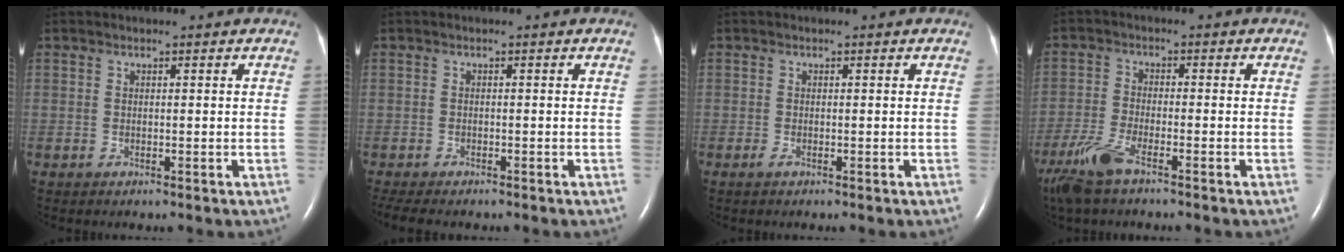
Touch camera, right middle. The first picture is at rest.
{"total": 4.8, "force": [-4.1, 1.2, 2.4], "torque": [-0.041, -0.011, -0.060]}
{"total": 0.5, "force": [-0.4, 0.0, 0.4], "torque": [-0.011, -0.001, -0.007]}
{"total": 6.6, "force": [-4.7, 1.2, 4.6], "torque": [-0.112, -0.017, -0.094]}